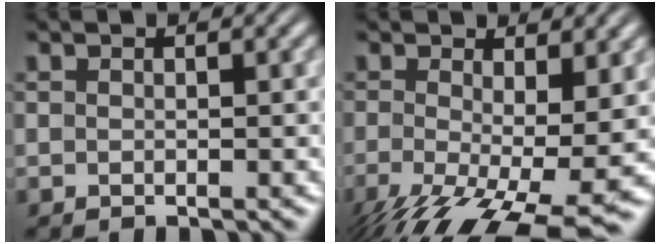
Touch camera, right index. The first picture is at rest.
{"total": 9.8, "force": [-4.9, 4.4, 7.2], "torque": [-0.134, -0.069, -0.043]}